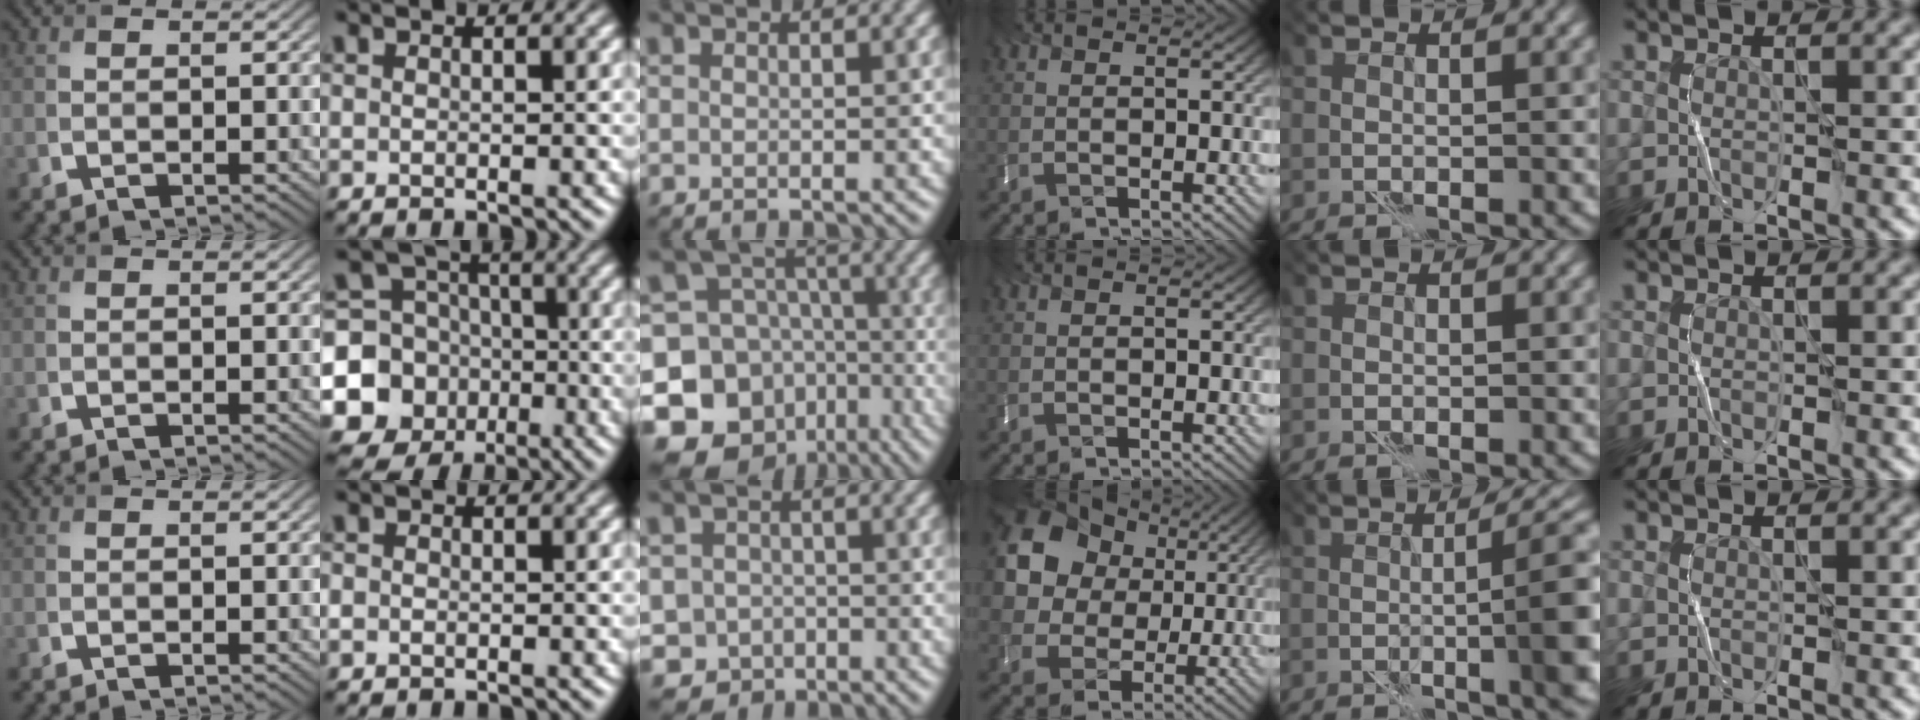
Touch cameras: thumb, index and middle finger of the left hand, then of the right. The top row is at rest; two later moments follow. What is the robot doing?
{"motion": "fold", "object": "bubble wrap"}